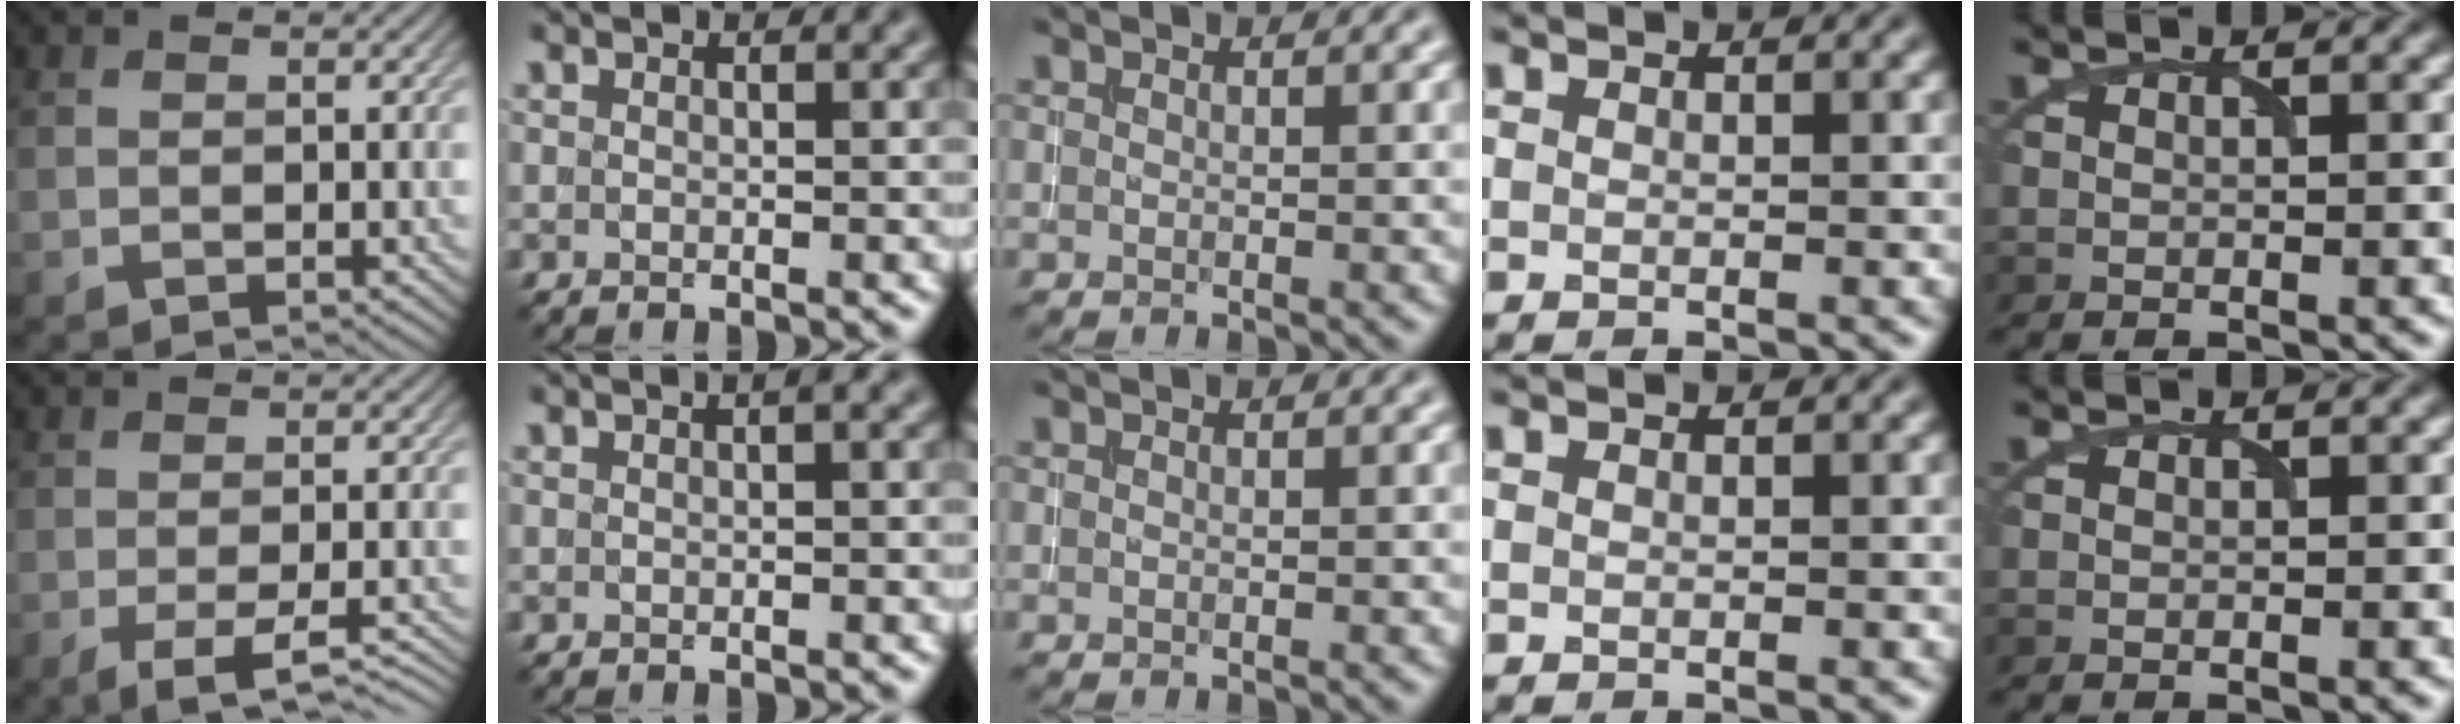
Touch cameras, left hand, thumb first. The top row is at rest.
{"thumb": {"total": 5.9, "force": [-3.1, 1.5, 4.9], "torque": [-0.071, -0.004, -0.043]}, "index": {"total": 0.8, "force": [0.2, 0.1, 0.8], "torque": [-0.011, 0.007, 0.004]}}